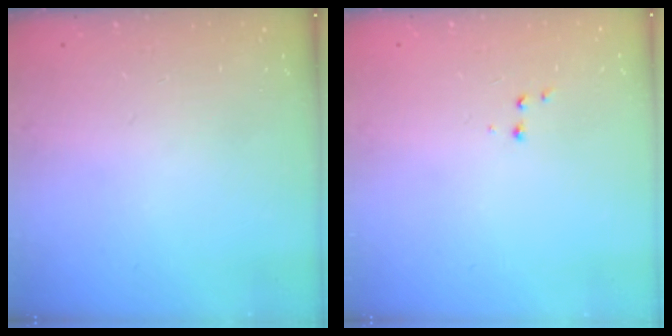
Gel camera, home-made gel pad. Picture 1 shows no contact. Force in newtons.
{"total": 2.6, "press": 2.5, "slide": 0.6}